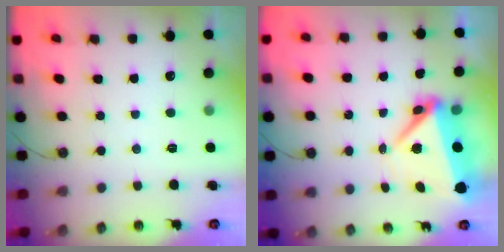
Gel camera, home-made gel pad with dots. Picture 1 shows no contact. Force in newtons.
{"total": 8.6, "press": 8.6, "slide": 0.8}